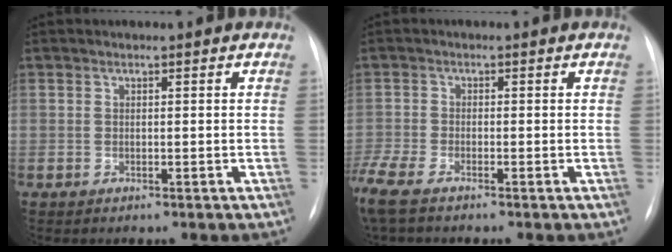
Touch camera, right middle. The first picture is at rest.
{"total": 7.8, "force": [-6.9, -0.5, 3.7], "torque": [-0.092, -0.015, -0.138]}